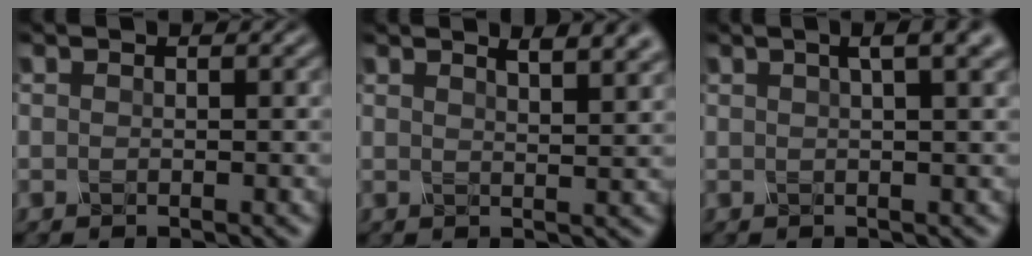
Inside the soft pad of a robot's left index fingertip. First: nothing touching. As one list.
[{"total": 5.9, "force": [4.0, 2.1, 3.7], "torque": [-0.017, 0.030, 0.024]}, {"total": 5.3, "force": [2.8, 1.9, 4.1], "torque": [-0.034, 0.025, 0.008]}]